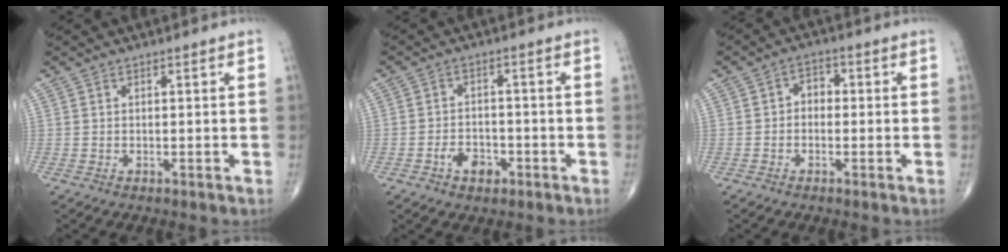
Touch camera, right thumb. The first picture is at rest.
{"total": 4.8, "force": [-2.3, 3.2, 2.8], "torque": [-0.027, 0.019, -0.039]}
{"total": 3.2, "force": [-0.4, 2.5, 2.0], "torque": [-0.012, 0.016, -0.019]}